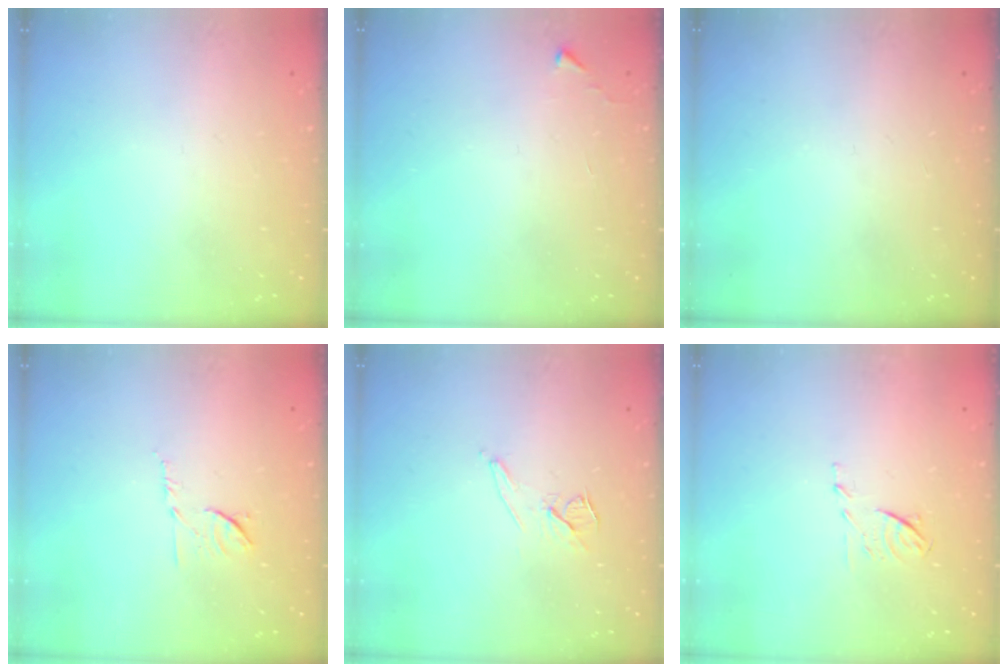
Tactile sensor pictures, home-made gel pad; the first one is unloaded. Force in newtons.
{"total": 2.7, "press": 2.6, "slide": 0.4}
{"total": 0.0}
{"total": 6.6, "press": 6.5, "slide": 0.9}
{"total": 7.4, "press": 6.8, "slide": 3.1}
{"total": 4.8, "press": 4.7, "slide": 0.9}